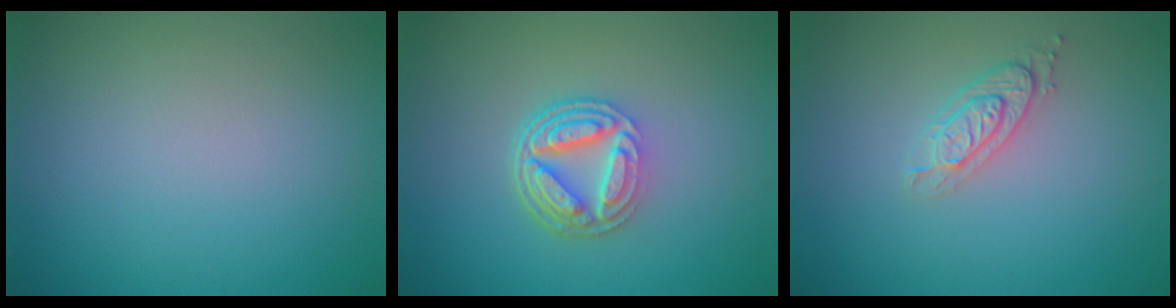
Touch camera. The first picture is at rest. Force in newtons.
{"total": 5.3, "press": 3.9, "slide": 3.6}
{"total": 2.0, "press": 2.0, "slide": 0.5}